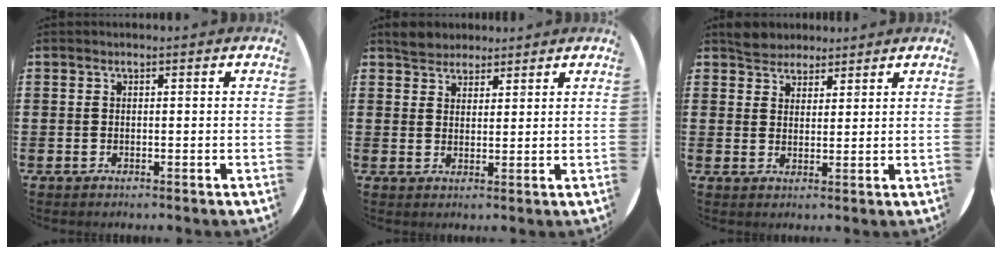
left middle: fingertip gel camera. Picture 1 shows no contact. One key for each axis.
{"total": 3.1, "fx": 2.9, "fy": 1.3, "fz": -0.2, "tx": 0.003, "ty": 0.001, "tz": 0.055}
{"total": 3.5, "fx": 3.2, "fy": 1.4, "fz": -0.1, "tx": -0.002, "ty": 0.000, "tz": 0.061}